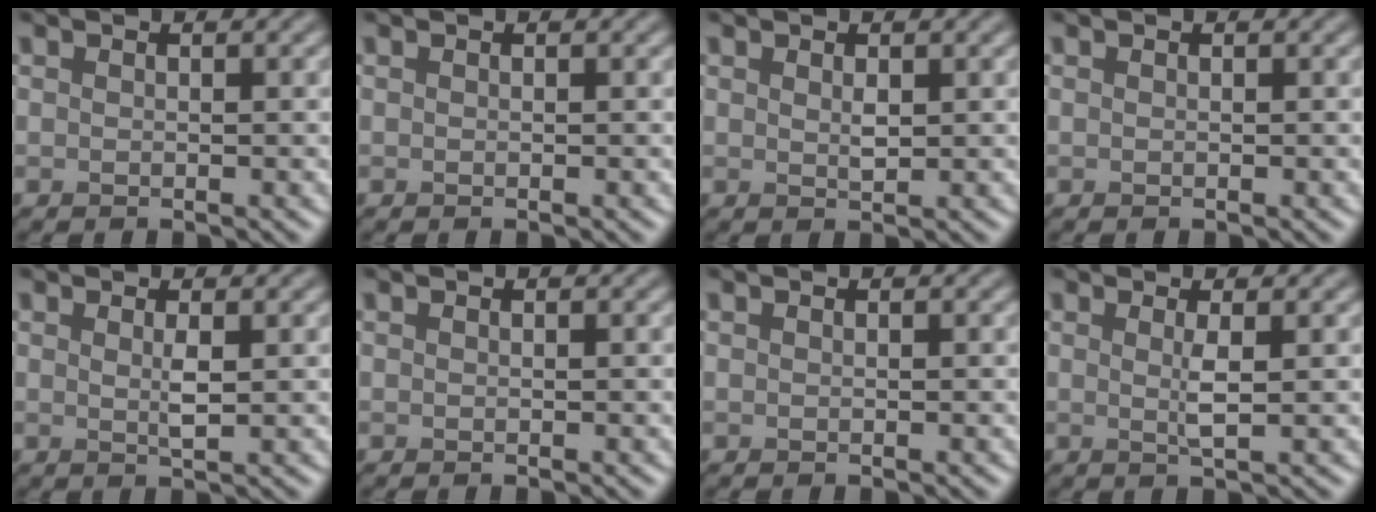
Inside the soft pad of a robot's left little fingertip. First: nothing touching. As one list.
[{"total": 0.0}, {"total": 0.6, "force": [0.2, 0.1, 0.5], "torque": [-0.018, -0.001, 0.011]}, {"total": 0.0}, {"total": 1.1, "force": [0.2, 0.2, 1.0], "torque": [-0.024, -0.004, 0.007]}, {"total": 0.0}, {"total": 0.0}, {"total": 1.4, "force": [0.1, 0.2, 1.4], "torque": [-0.028, -0.004, 0.002]}]